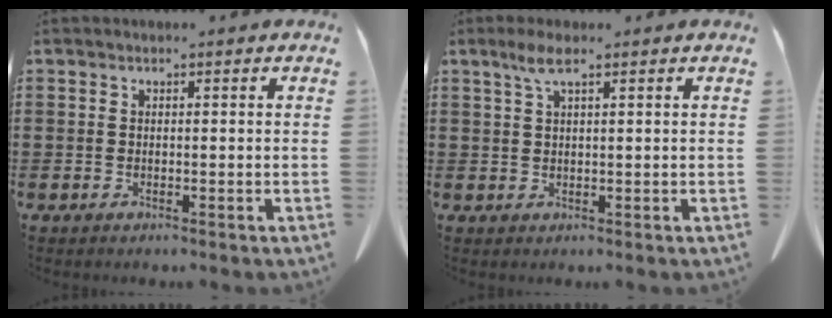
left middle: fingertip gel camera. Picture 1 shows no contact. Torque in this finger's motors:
{"motor_torque": [0.57, -0.18, 0.07, 0.06]}